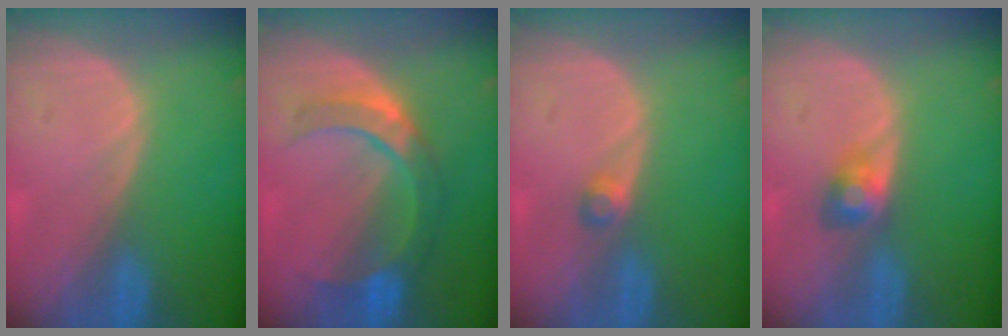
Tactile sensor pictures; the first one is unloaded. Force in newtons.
{"total": 7.0, "press": 6.9, "slide": 1.0}
{"total": 1.8, "press": 1.6, "slide": 0.8}
{"total": 2.7, "press": 2.7, "slide": 0.1}